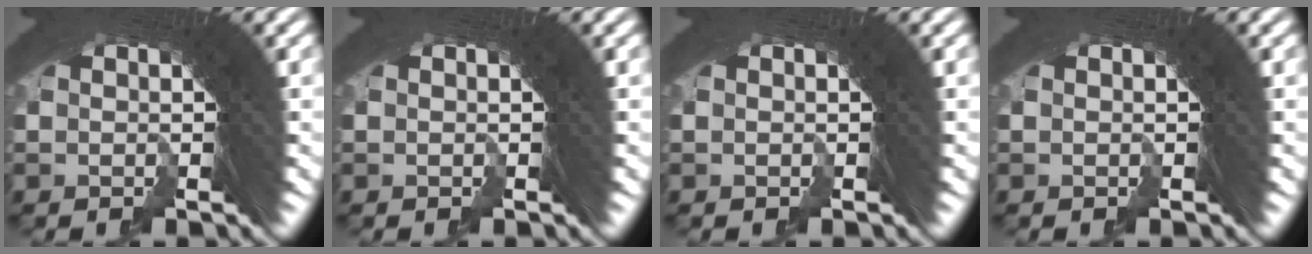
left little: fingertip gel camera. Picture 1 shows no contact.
{"total": 0.0}
{"total": 0.0}
{"total": 0.0}